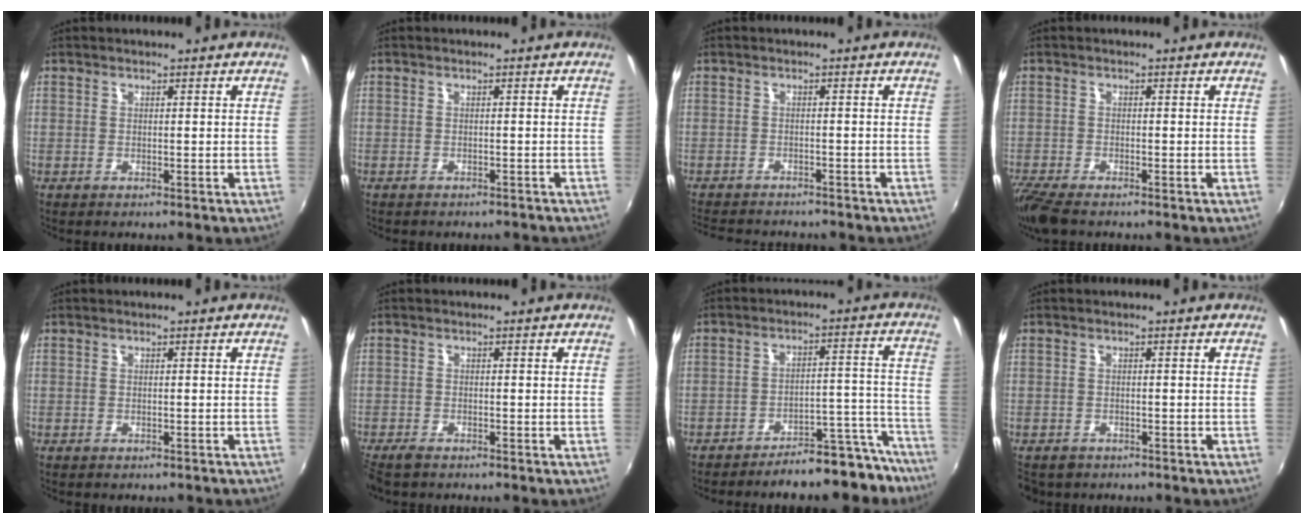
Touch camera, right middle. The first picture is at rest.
{"total": 3.2, "force": [-2.9, 1.1, 1.0], "torque": [-0.018, -0.008, -0.034]}
{"total": 9.2, "force": [-8.2, 2.5, 3.3], "torque": [-0.081, -0.016, -0.122]}
{"total": 6.0, "force": [-4.9, 1.3, 3.2], "torque": [-0.087, -0.030, -0.095]}
{"total": 0.6, "force": [-0.5, 0.3, 0.2], "torque": [-0.003, 0.000, -0.005]}
{"total": 3.3, "force": [-2.8, 1.1, 1.5], "torque": [-0.041, -0.014, -0.055]}
{"total": 14.5, "force": [-13.7, 3.0, 3.4], "torque": [-0.021, 0.052, -0.175]}
{"total": 3.4, "force": [-2.3, 2.2, 1.1], "torque": [-0.033, -0.010, -0.035]}